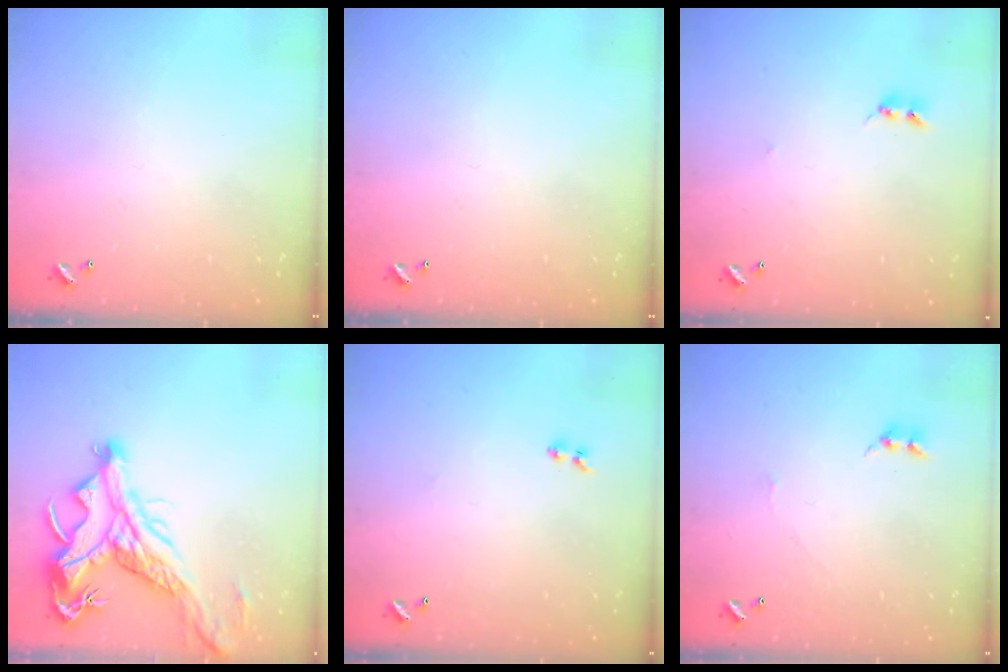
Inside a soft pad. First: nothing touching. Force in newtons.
{"total": 0.0}
{"total": 2.7, "press": 2.7, "slide": 0.3}
{"total": 7.3, "press": 7.0, "slide": 1.9}
{"total": 2.0, "press": 1.7, "slide": 1.0}
{"total": 0.9, "press": 0.8, "slide": 0.4}